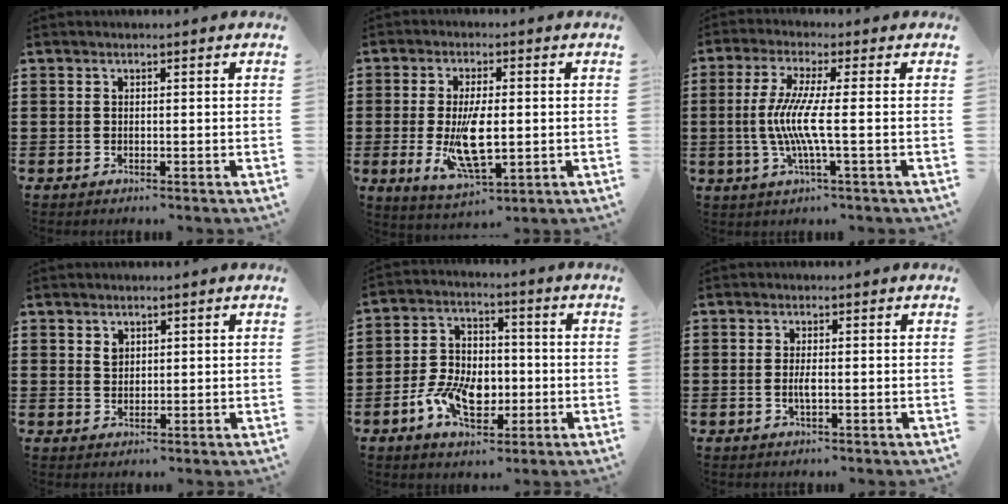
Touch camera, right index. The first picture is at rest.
{"total": 9.4, "force": [-0.9, 3.8, 8.6], "torque": [-0.173, -0.014, -0.018]}
{"total": 7.3, "force": [-1.0, -0.1, 7.3], "torque": [-0.159, -0.019, -0.030]}
{"total": 1.6, "force": [1.1, 1.1, 0.5], "torque": [-0.012, 0.004, 0.020]}
{"total": 9.2, "force": [-2.7, 6.0, 6.4], "torque": [-0.137, 0.006, -0.051]}
{"total": 2.0, "force": [-0.4, 0.6, 1.9], "torque": [-0.043, -0.002, -0.009]}